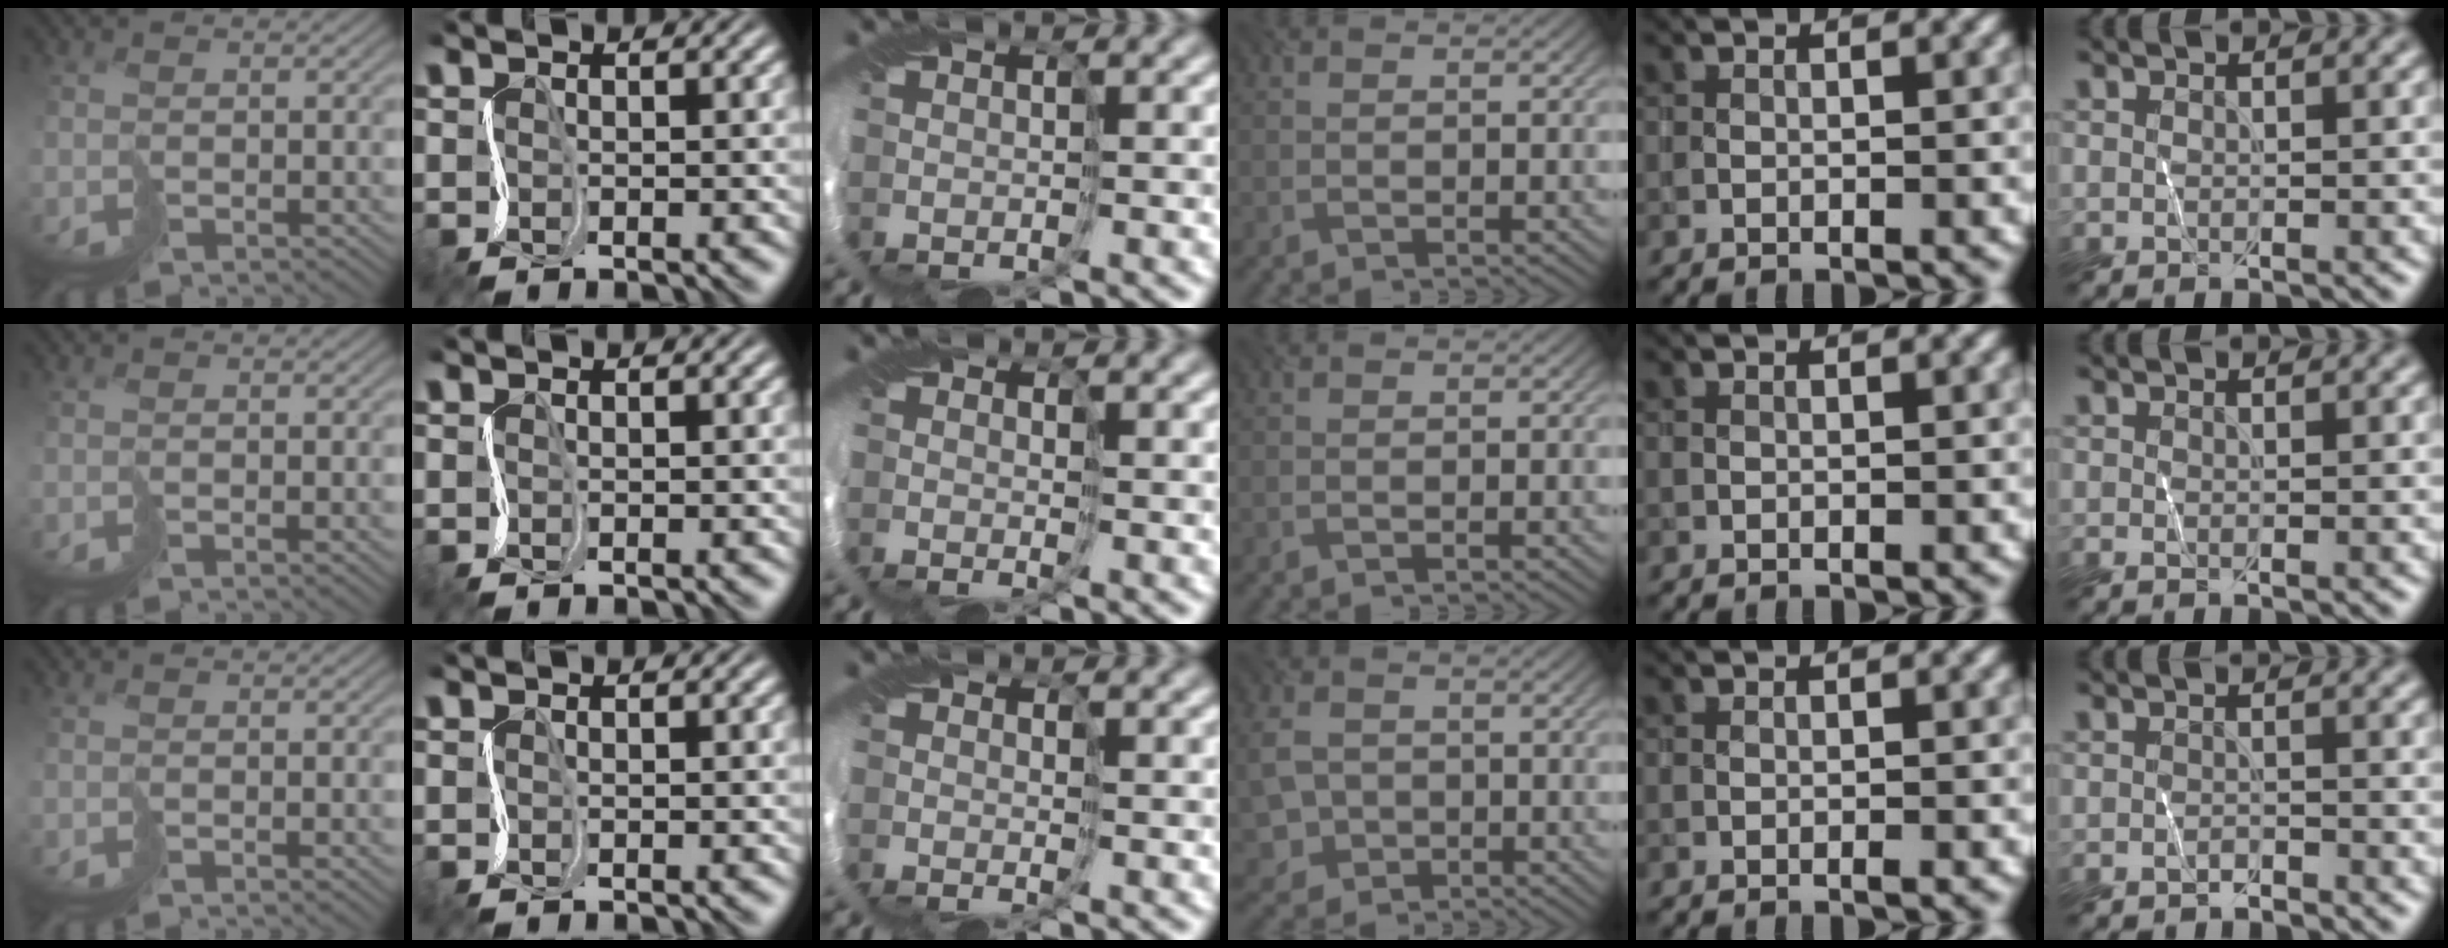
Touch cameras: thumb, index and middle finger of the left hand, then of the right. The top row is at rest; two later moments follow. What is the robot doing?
{"motion": "cut", "object": "paper"}